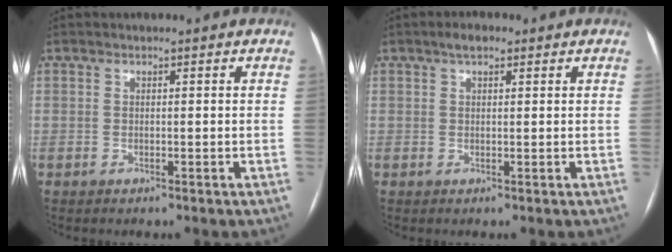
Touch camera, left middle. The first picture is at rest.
{"total": 2.2, "force": [1.4, 0.9, 1.5], "torque": [-0.028, 0.011, 0.023]}